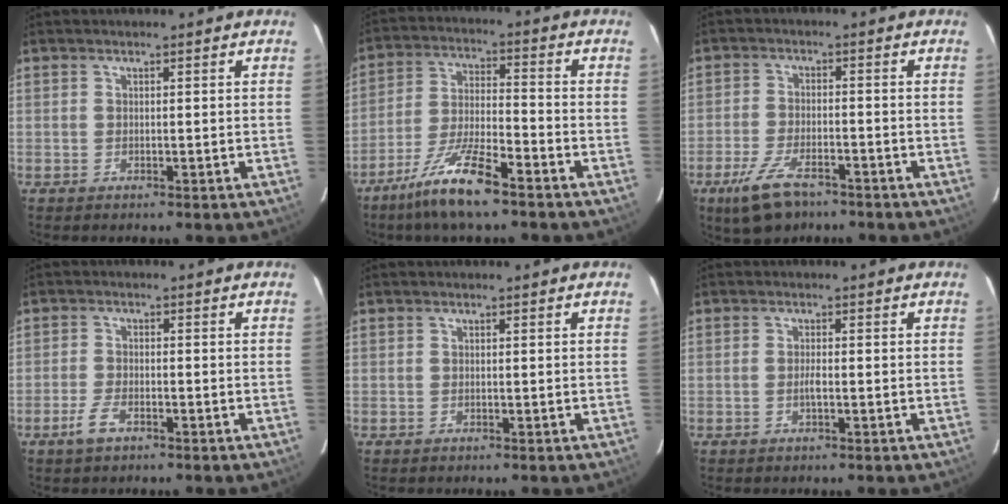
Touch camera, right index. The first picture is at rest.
{"total": 10.7, "force": [-7.5, 1.2, 7.5], "torque": [-0.153, -0.020, -0.142]}
{"total": 7.3, "force": [-4.9, 2.6, 4.7], "torque": [-0.101, -0.012, -0.081]}
{"total": 2.8, "force": [-1.7, 0.9, 2.0], "torque": [-0.047, -0.001, -0.032]}
{"total": 0.0}
{"total": 1.5, "force": [-0.4, 0.2, 1.4], "torque": [-0.029, 0.000, -0.008]}